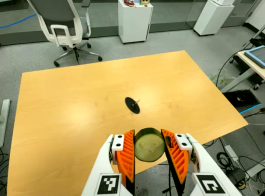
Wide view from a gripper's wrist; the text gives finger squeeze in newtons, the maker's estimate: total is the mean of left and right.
{"total": 12.6, "left": 11.2, "right": 14.0}